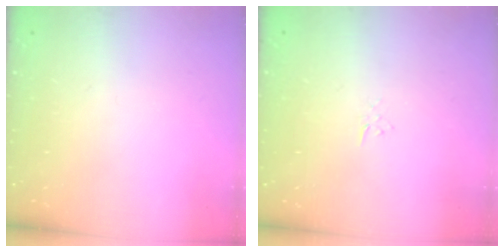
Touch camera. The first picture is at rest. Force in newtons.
{"total": 2.6, "press": 2.6, "slide": 0.3}